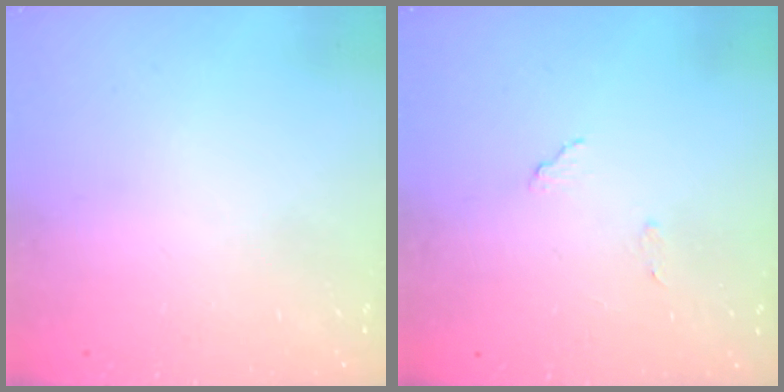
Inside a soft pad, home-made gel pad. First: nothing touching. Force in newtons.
{"total": 8.3, "press": 8.3, "slide": 0.8}